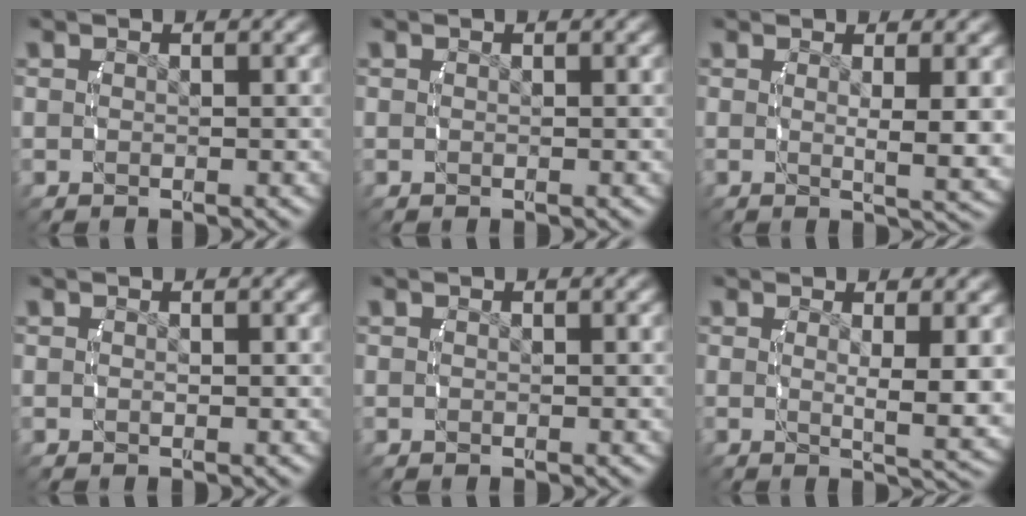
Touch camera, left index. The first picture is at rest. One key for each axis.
{"total": 0.0}
{"total": 3.4, "fx": 0.8, "fy": -0.2, "fz": 3.3, "tx": -0.047, "ty": -0.009, "tz": 0.015}
{"total": 0.0}
{"total": 0.0}
{"total": 3.9, "fx": 0.9, "fy": -0.1, "fz": 3.8, "tx": -0.055, "ty": -0.012, "tz": 0.019}